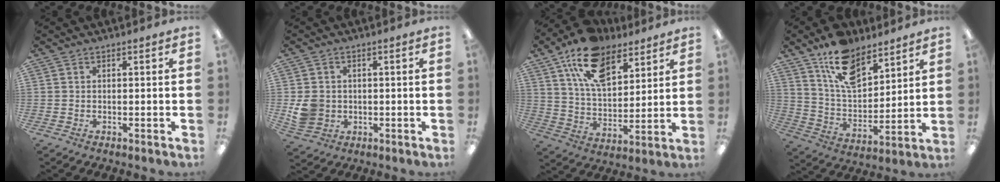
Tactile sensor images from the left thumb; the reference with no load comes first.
{"total": 5.8, "force": [-0.1, 5.4, 2.1], "torque": [-0.050, 0.009, 0.003]}
{"total": 16.4, "force": [10.3, 8.8, 9.2], "torque": [-0.164, -0.037, 0.189]}
{"total": 13.9, "force": [9.7, 7.0, 7.1], "torque": [-0.124, -0.052, 0.180]}